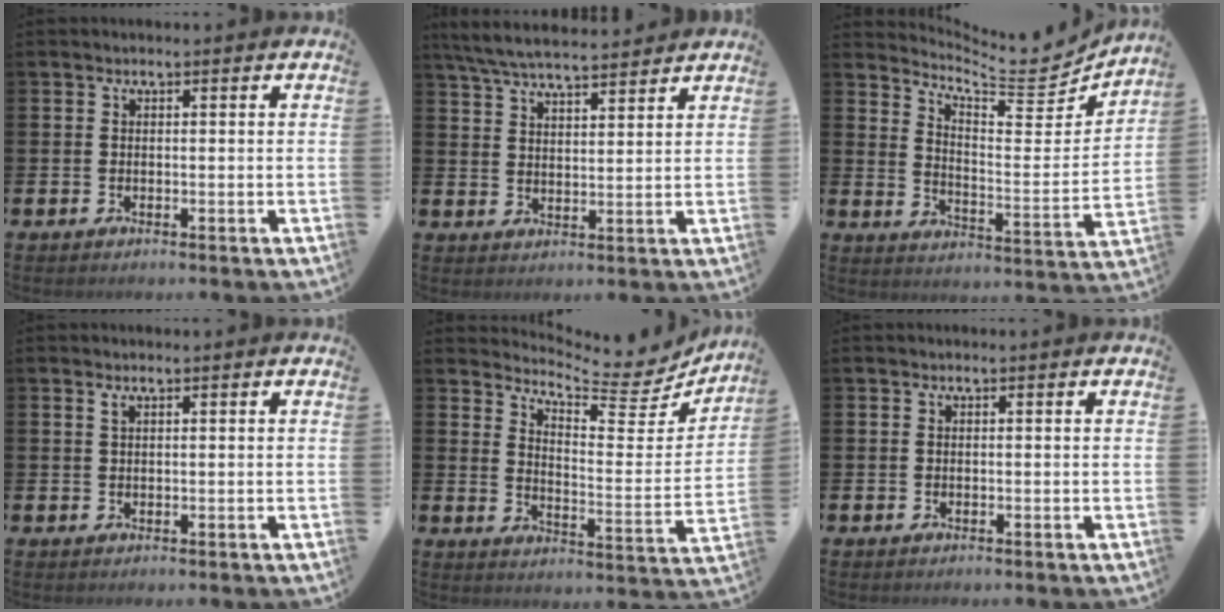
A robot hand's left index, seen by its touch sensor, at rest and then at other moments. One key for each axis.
{"total": 6.2, "fx": 5.9, "fy": 0.5, "fz": 1.6, "tx": -0.056, "ty": -0.025, "tz": 0.108}
{"total": 7.6, "fx": 7.2, "fy": 1.4, "fz": 1.9, "tx": -0.046, "ty": -0.072, "tz": 0.120}
{"total": 0.7, "fx": 0.4, "fy": 0.1, "fz": 0.5, "tx": -0.001, "ty": -0.002, "tz": 0.005}
{"total": 6.7, "fx": 6.3, "fy": 1.3, "fz": 1.8, "tx": -0.047, "ty": -0.059, "tz": 0.102}
{"total": 0.0}